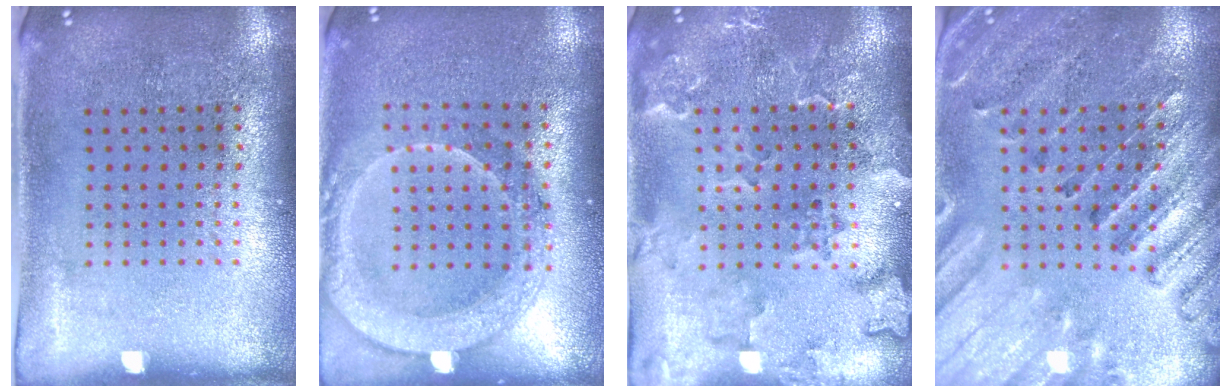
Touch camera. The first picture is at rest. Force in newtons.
{"total": 2.1, "press": 1.9, "slide": 0.8}
{"total": 2.3, "press": 2.1, "slide": 0.8}
{"total": 2.7, "press": 2.6, "slide": 0.8}